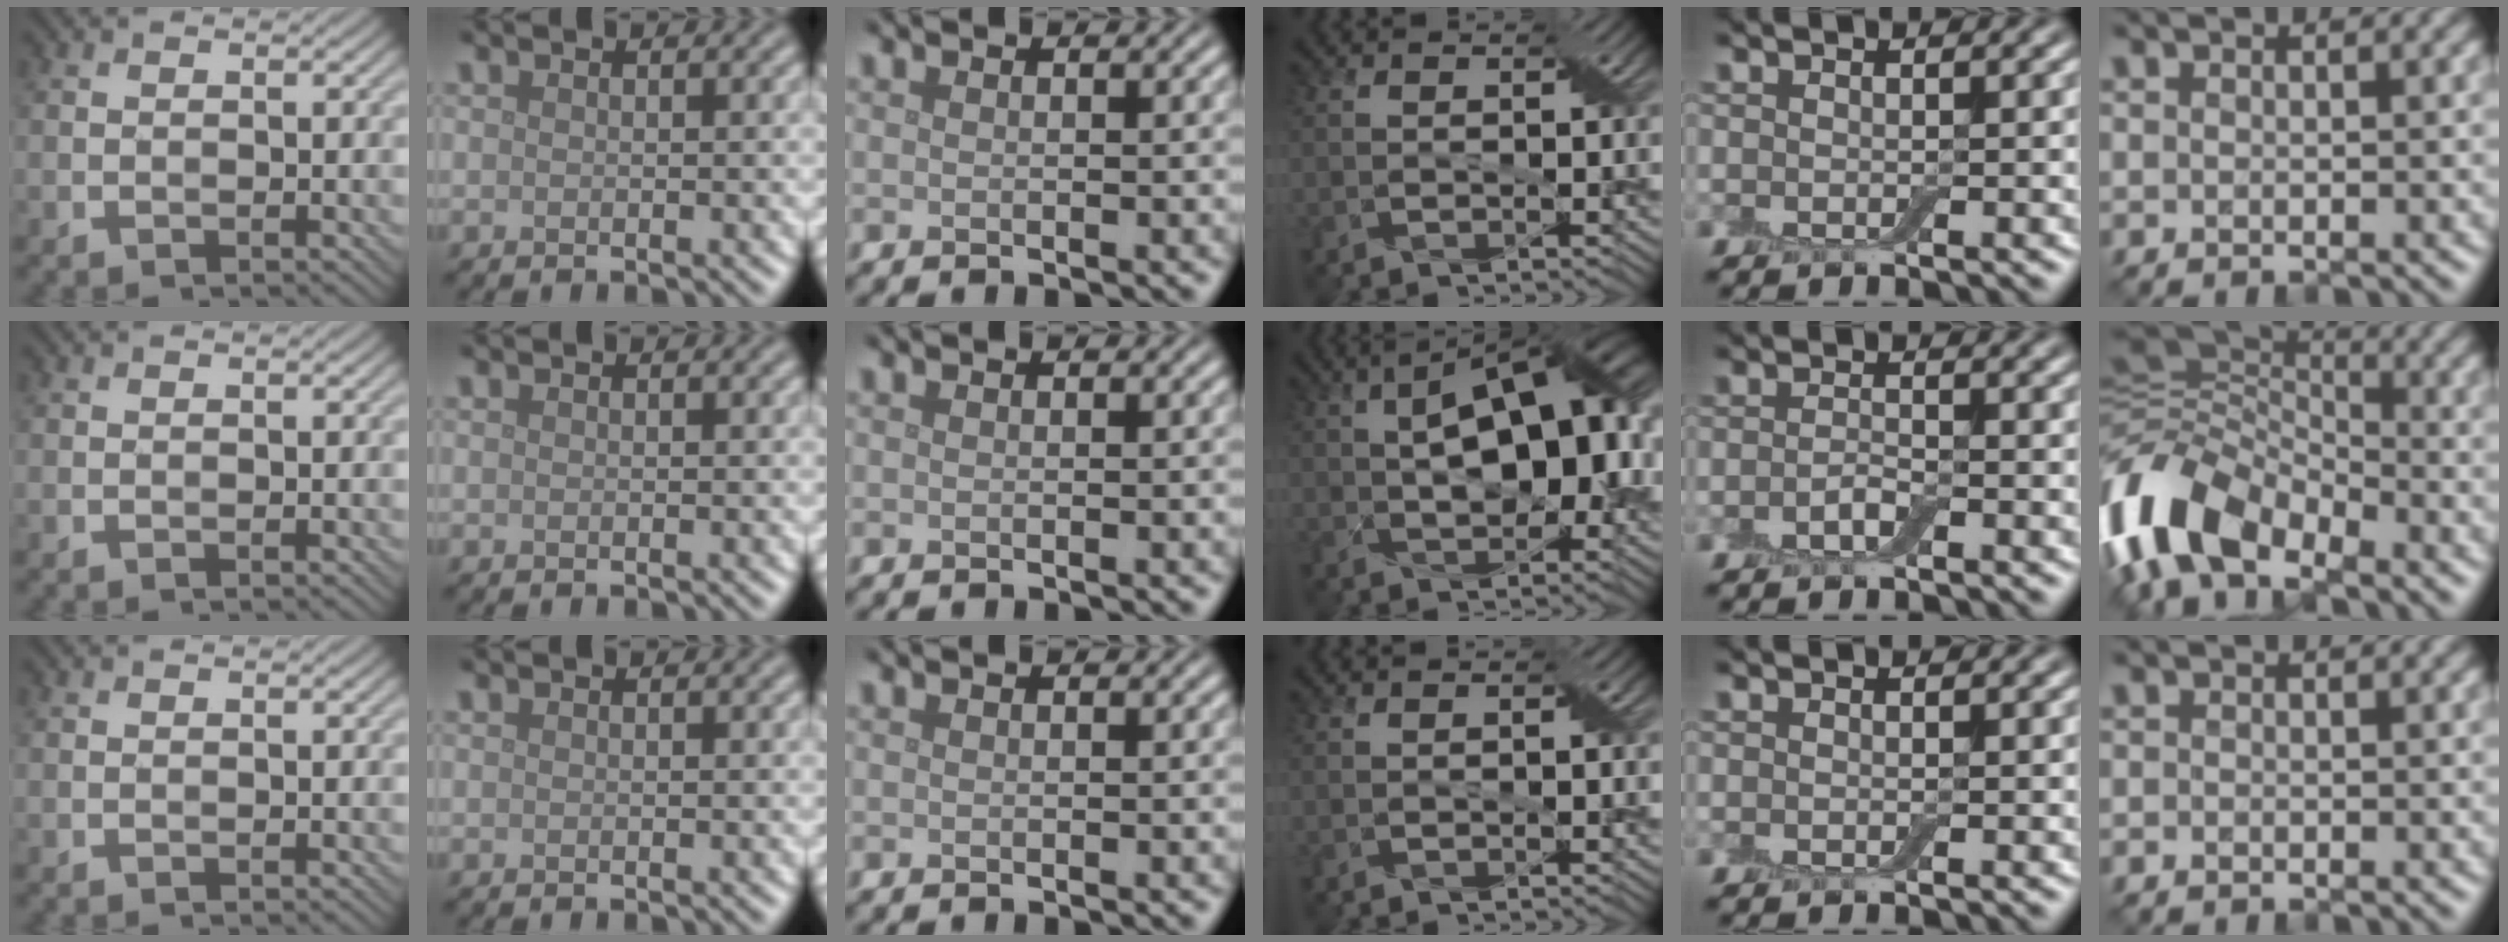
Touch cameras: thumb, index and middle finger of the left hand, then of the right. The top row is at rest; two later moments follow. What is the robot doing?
{"motion": "pour", "object": "bowl"}